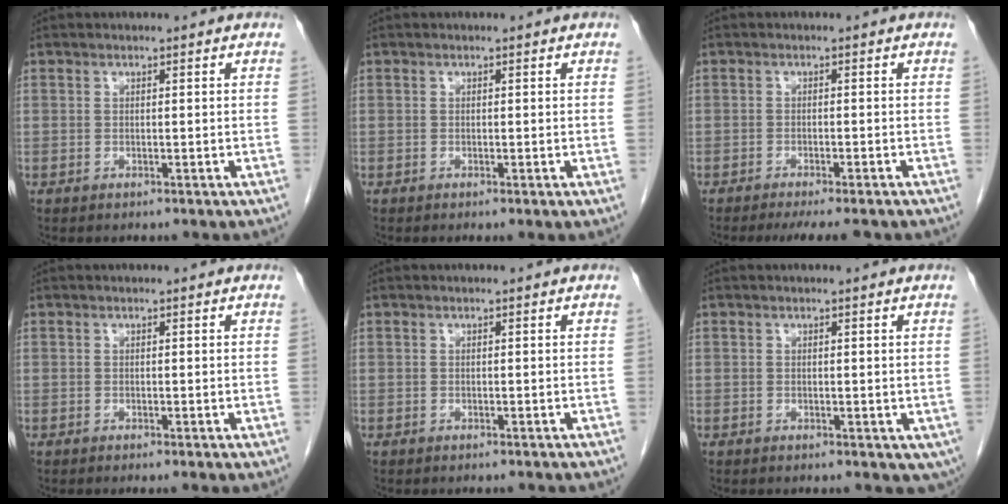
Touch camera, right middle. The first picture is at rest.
{"total": 0.7, "force": [-0.2, 0.0, 0.6], "torque": [-0.012, -0.002, -0.003]}
{"total": 7.3, "force": [-6.1, 0.9, 3.9], "torque": [-0.042, -0.012, -0.085]}
{"total": 0.8, "force": [-0.1, 0.1, 0.8], "torque": [-0.015, -0.003, -0.001]}
{"total": 0.0}
{"total": 2.2, "force": [-0.7, 1.5, 1.5], "torque": [-0.015, -0.003, -0.005]}